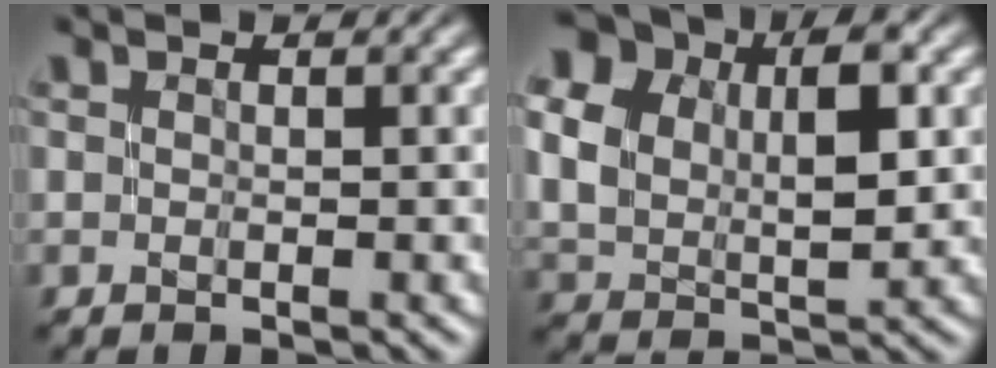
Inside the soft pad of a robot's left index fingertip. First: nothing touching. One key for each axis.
{"total": 11.1, "fx": 3.1, "fy": 7.7, "fz": 7.3, "tx": -0.140, "ty": 0.024, "tz": 0.058}